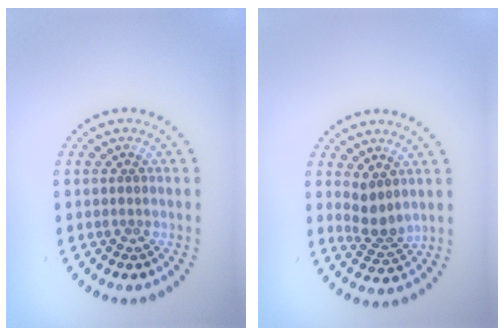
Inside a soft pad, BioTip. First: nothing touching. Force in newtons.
{"total": 2.5, "press": 1.9, "slide": 1.6}